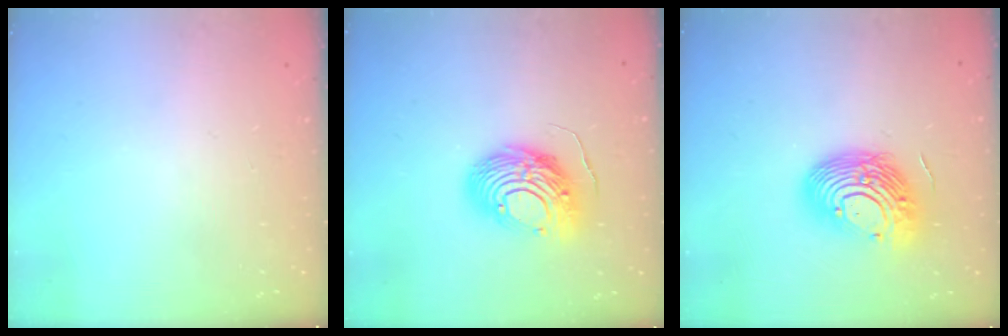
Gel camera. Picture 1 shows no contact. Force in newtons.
{"total": 12.4, "press": 12.3, "slide": 1.1}
{"total": 15.1, "press": 14.8, "slide": 2.7}